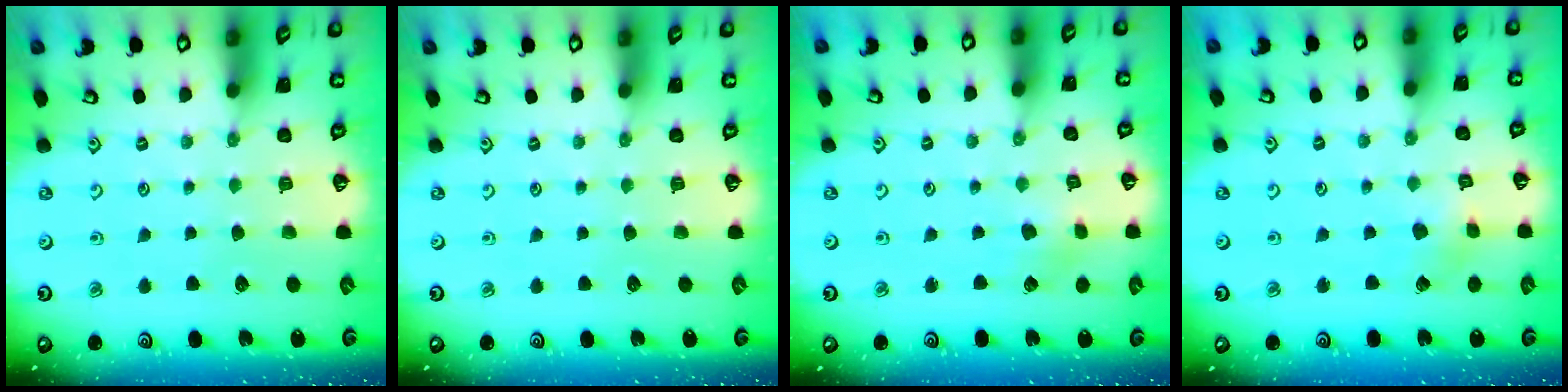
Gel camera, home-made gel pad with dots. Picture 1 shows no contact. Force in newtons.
{"total": 0.0}
{"total": 2.7, "press": 2.7, "slide": 0.3}
{"total": 3.4, "press": 3.4, "slide": 0.4}